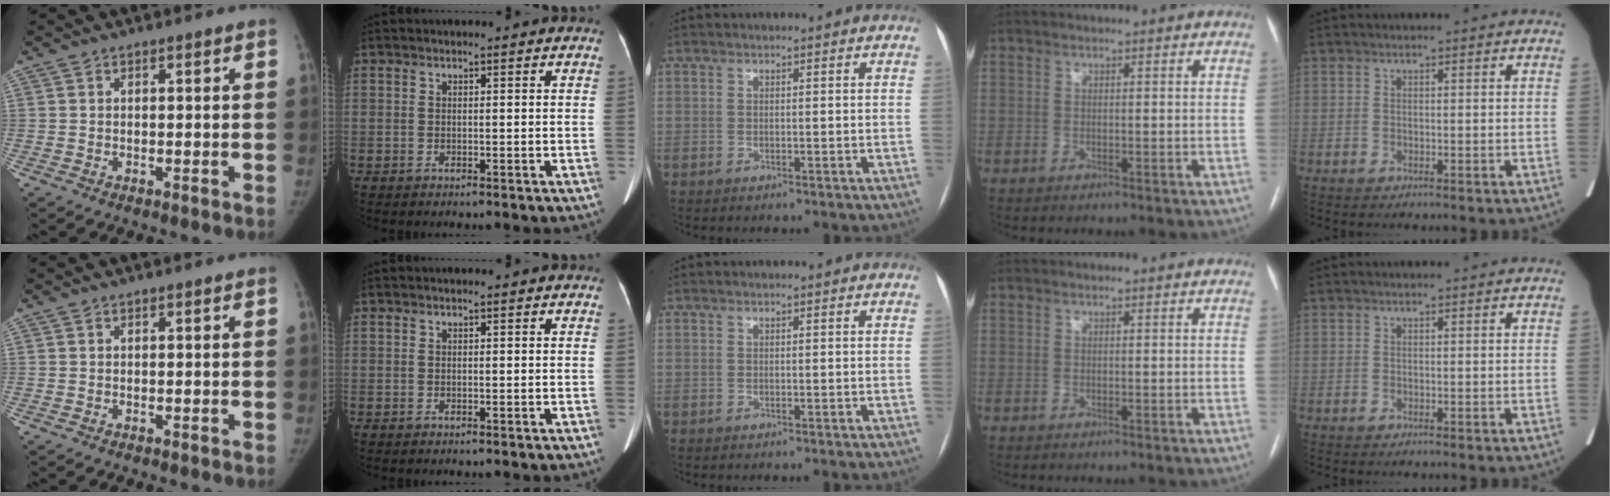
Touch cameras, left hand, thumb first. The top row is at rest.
{}